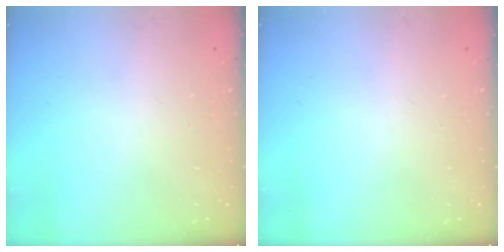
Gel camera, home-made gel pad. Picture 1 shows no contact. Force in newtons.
{"total": 0.0}